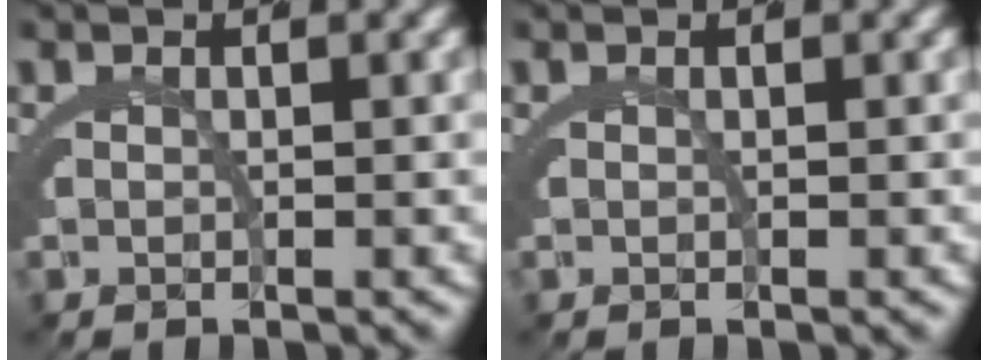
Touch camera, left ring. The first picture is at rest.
{"total": 0.0}